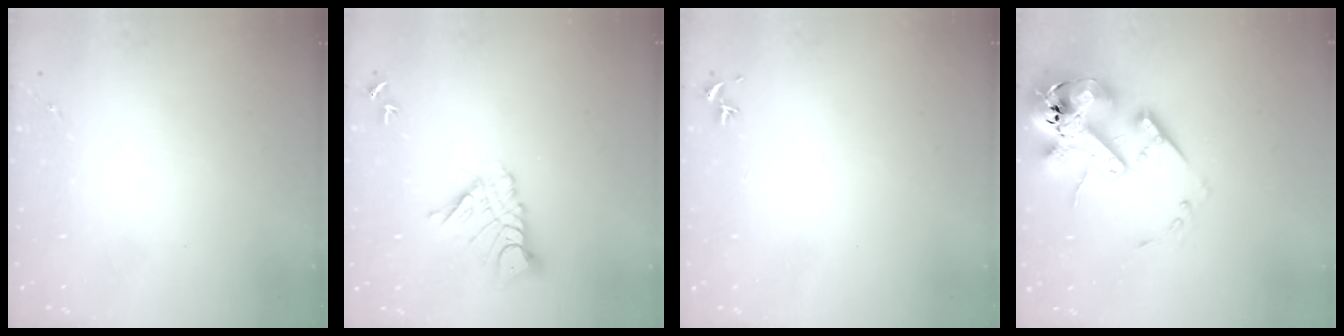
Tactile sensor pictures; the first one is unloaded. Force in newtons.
{"total": 11.1, "press": 11.0, "slide": 1.0}
{"total": 0.0}
{"total": 21.9, "press": 21.5, "slide": 4.0}